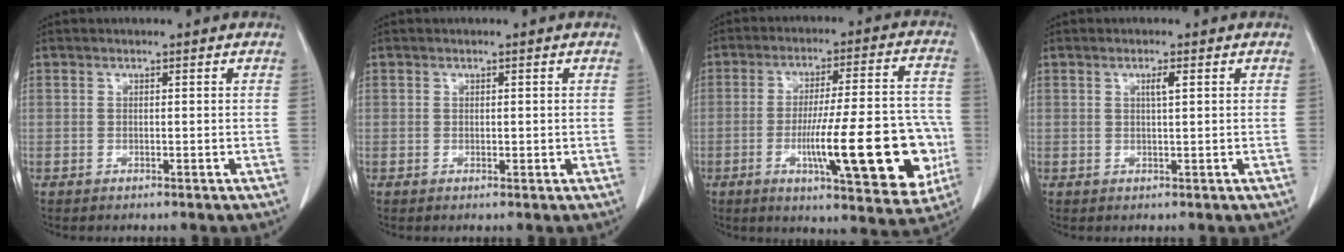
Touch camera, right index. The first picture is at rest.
{"total": 0.8, "force": [0.1, 0.6, 0.6], "torque": [-0.007, -0.002, 0.002]}
{"total": 19.7, "force": [-4.9, 3.7, 18.7], "torque": [-0.230, 0.014, -0.058]}
{"total": 1.6, "force": [0.6, 0.0, 1.5], "torque": [-0.028, 0.001, 0.009]}